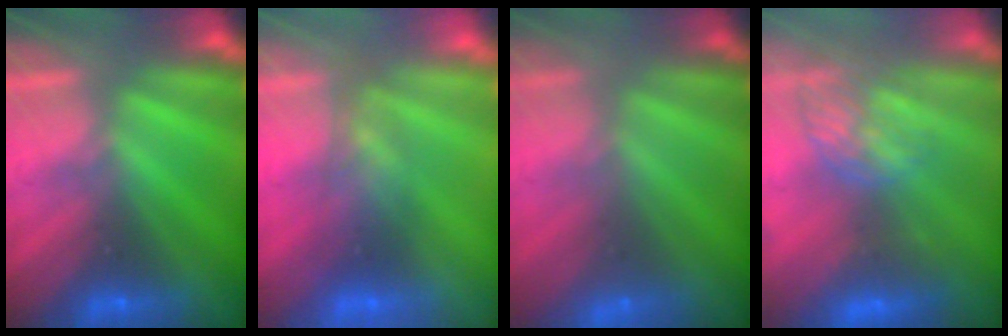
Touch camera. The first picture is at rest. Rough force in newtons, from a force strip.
{"total": 2.5}
{"total": 2.9}
{"total": 3.7}